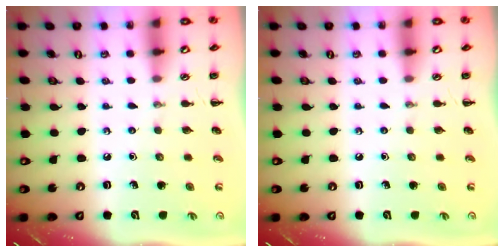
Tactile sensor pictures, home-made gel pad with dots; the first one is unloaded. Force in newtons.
{"total": 0.0}